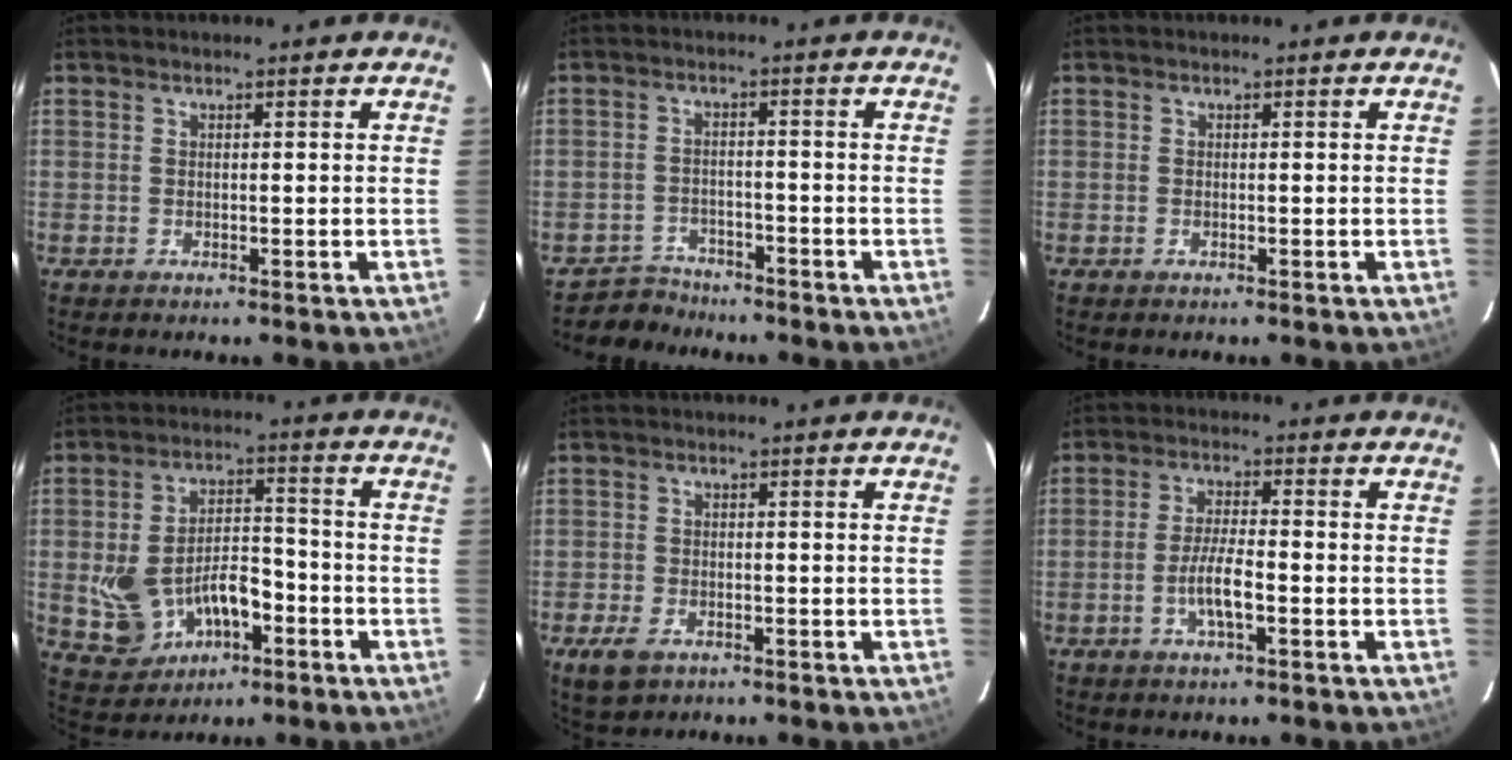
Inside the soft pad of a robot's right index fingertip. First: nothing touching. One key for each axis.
{"total": 4.3, "fx": -3.8, "fy": 2.1, "fz": -0.6, "tx": -0.002, "ty": 0.013, "tz": -0.067}
{"total": 0.0}
{"total": 13.0, "fx": -4.5, "fy": 8.1, "fz": 9.2, "tx": -0.198, "ty": 0.003, "tz": -0.055}
{"total": 5.1, "fx": -2.9, "fy": 3.1, "fz": 2.8, "tx": -0.073, "ty": -0.010, "tz": -0.052}
{"total": 5.5, "fx": -2.2, "fy": 1.0, "fz": 4.9, "tx": -0.098, "ty": -0.001, "tz": -0.041}